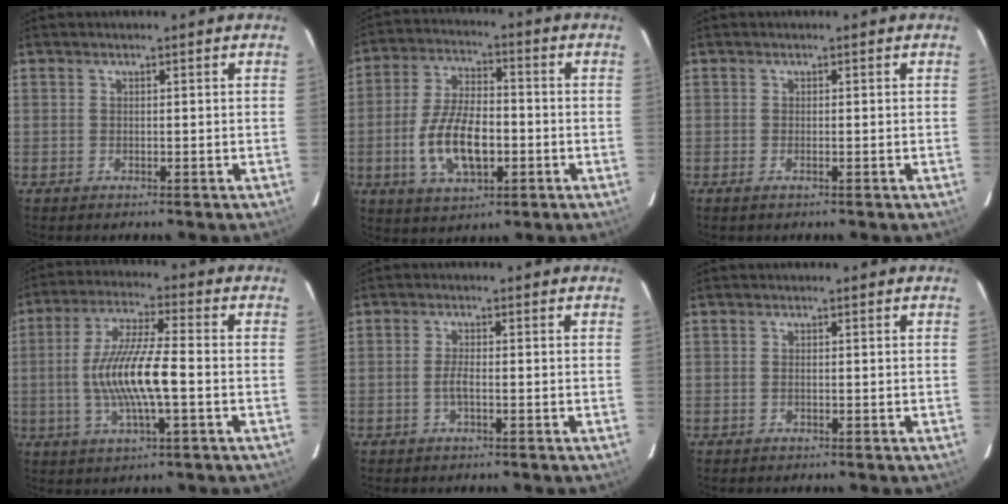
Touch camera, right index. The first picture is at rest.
{"total": 12.6, "force": [-3.1, 5.9, 10.7], "torque": [-0.216, 0.003, -0.049]}
{"total": 0.9, "force": [-0.5, -0.2, 0.8], "torque": [-0.015, 0.000, -0.010]}
{"total": 12.8, "force": [-2.0, 2.0, 12.5], "torque": [-0.244, -0.001, -0.038]}
{"total": 1.9, "force": [-0.6, 0.3, 1.7], "torque": [-0.036, 0.003, -0.013]}
{"total": 0.0}